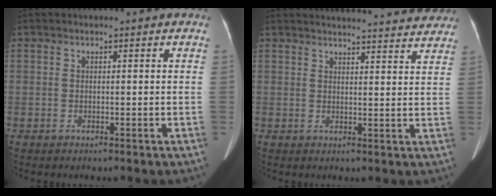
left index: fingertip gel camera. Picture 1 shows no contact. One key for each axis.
{"total": 21.6, "fx": 20.8, "fy": 2.6, "fz": 5.1, "tx": -0.064, "ty": -0.014, "tz": 0.244}